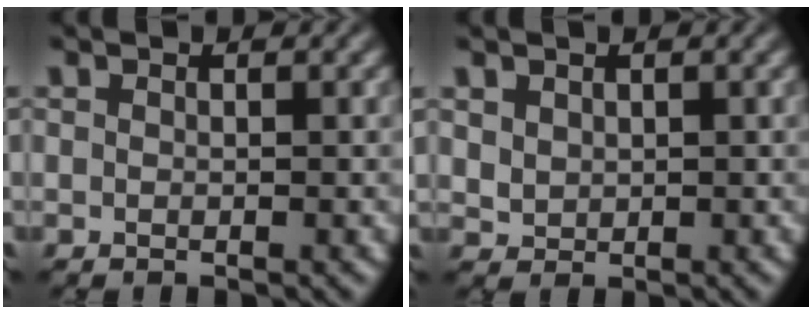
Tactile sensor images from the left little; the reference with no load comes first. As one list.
[{"total": 1.4, "force": [0.6, 1.2, 0.6], "torque": [-0.020, 0.001, 0.022]}]